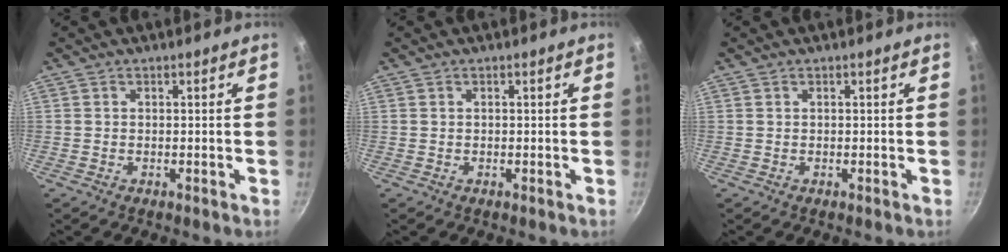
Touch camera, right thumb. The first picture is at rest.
{"total": 0.0}
{"total": 0.0}